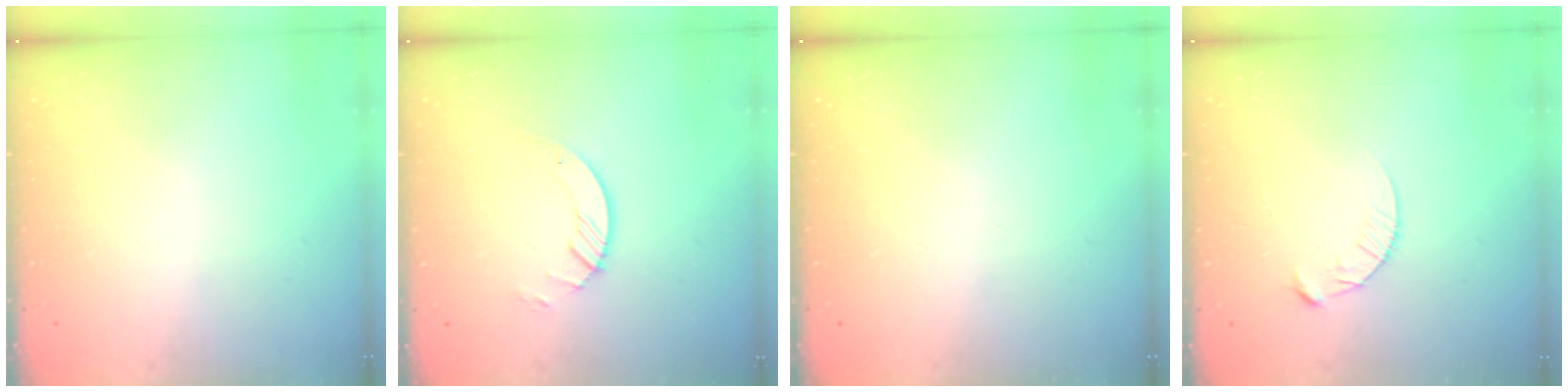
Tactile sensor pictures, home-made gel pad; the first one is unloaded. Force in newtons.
{"total": 3.6, "press": 3.6, "slide": 0.4}
{"total": 0.0}
{"total": 4.3, "press": 4.3, "slide": 0.4}